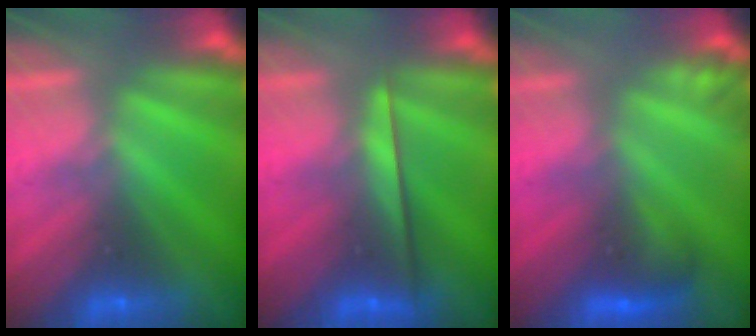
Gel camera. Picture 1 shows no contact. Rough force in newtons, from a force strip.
{"total": 2.3}
{"total": 2.9}